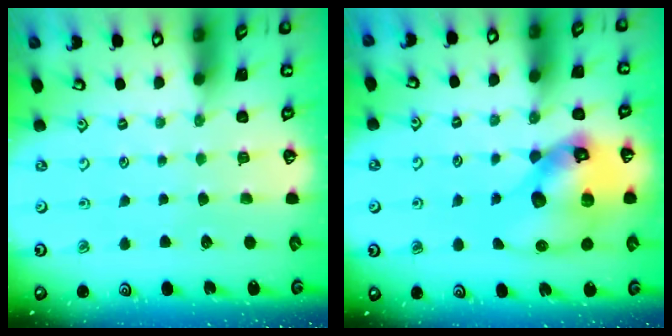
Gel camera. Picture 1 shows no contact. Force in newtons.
{"total": 18.0, "press": 17.8, "slide": 2.4}